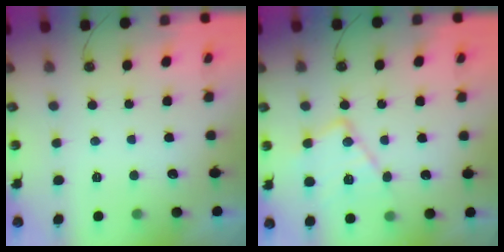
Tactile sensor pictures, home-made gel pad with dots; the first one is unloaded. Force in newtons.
{"total": 13.9, "press": 13.9, "slide": 0.6}